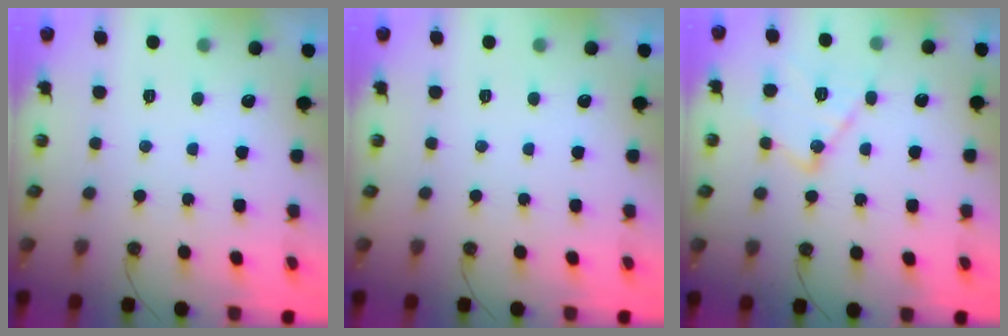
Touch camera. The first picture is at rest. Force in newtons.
{"total": 0.0}
{"total": 13.2, "press": 13.2, "slide": 0.8}